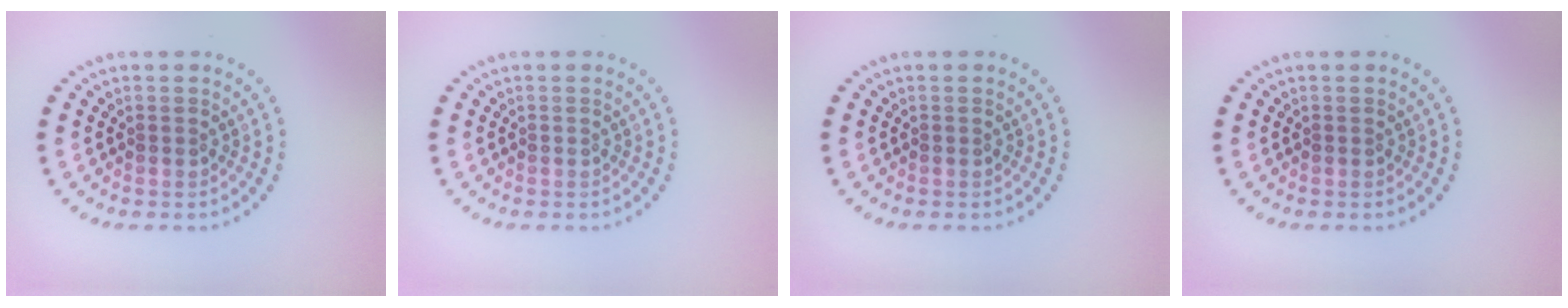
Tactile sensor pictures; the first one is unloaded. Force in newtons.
{"total": 0.0}
{"total": 0.0}
{"total": 0.0}